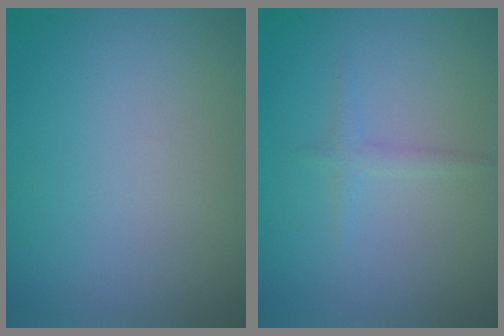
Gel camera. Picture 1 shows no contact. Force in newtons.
{"total": 1.0, "press": 1.0, "slide": 0.1}